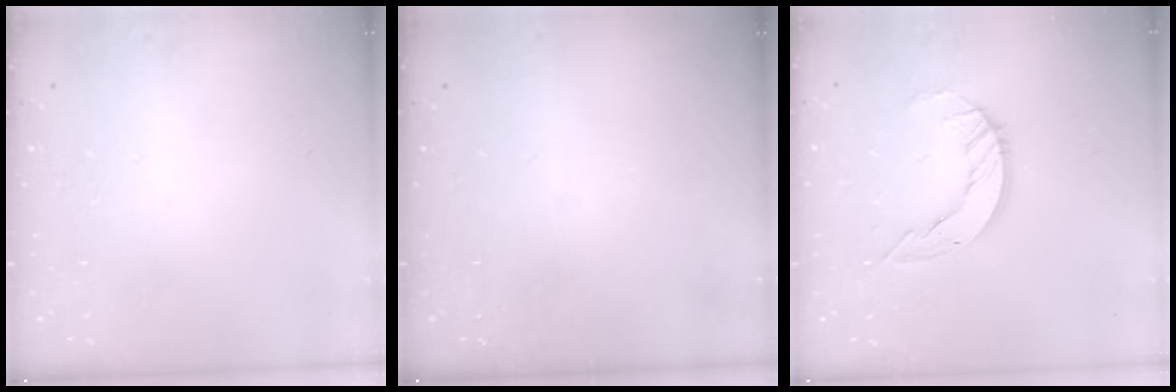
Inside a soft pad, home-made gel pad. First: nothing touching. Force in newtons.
{"total": 0.0}
{"total": 8.3, "press": 8.3, "slide": 0.7}